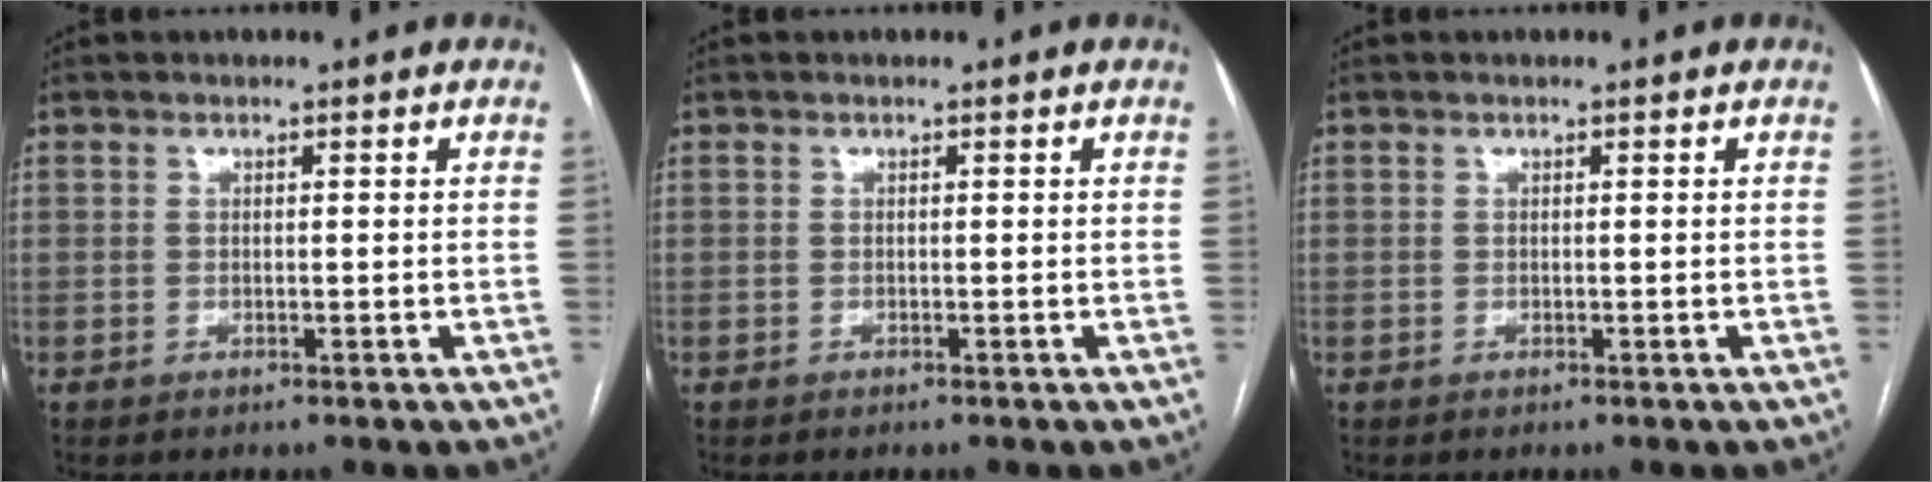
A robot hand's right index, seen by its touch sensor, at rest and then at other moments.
{"total": 0.0}
{"total": 0.0}